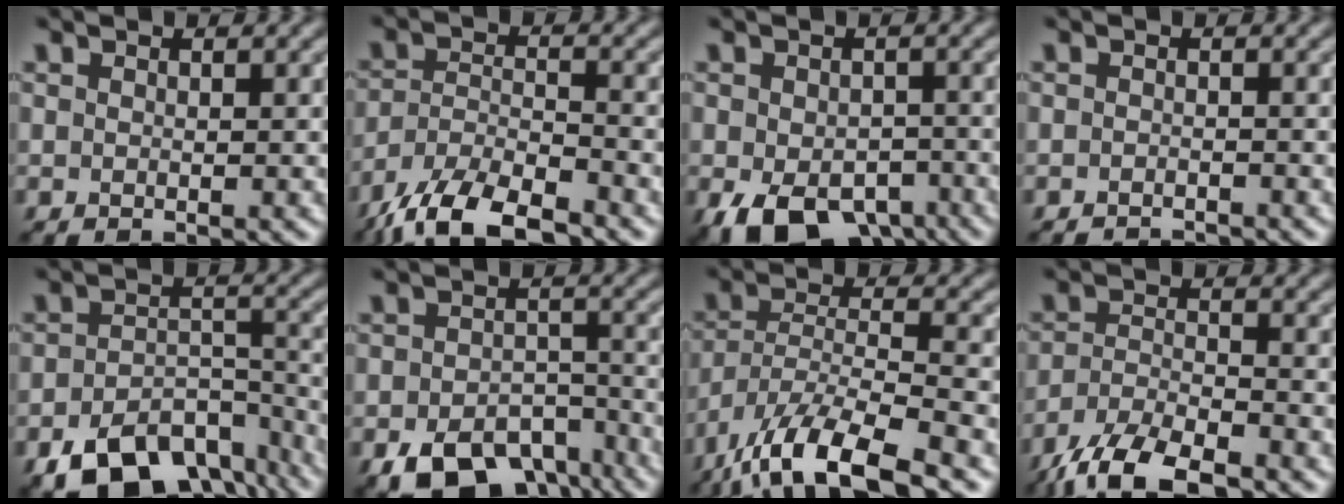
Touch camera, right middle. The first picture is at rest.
{"total": 8.9, "force": [-7.1, 2.6, 4.5], "torque": [-0.086, -0.006, -0.136]}
{"total": 9.0, "force": [-5.0, 5.3, 5.3], "torque": [-0.095, -0.032, -0.067]}
{"total": 1.2, "force": [-1.2, 0.1, 0.2], "torque": [0.002, -0.003, -0.016]}
{"total": 10.4, "force": [-7.0, 5.4, 5.5], "torque": [-0.092, -0.019, -0.106]}
{"total": 9.1, "force": [-5.8, 5.0, 5.0], "torque": [-0.085, -0.022, -0.082]}
{"total": 10.8, "force": [-7.9, 3.2, 6.7], "torque": [-0.124, -0.005, -0.148]}
{"total": 7.2, "force": [-5.8, 2.0, 3.8], "torque": [-0.075, -0.008, -0.113]}